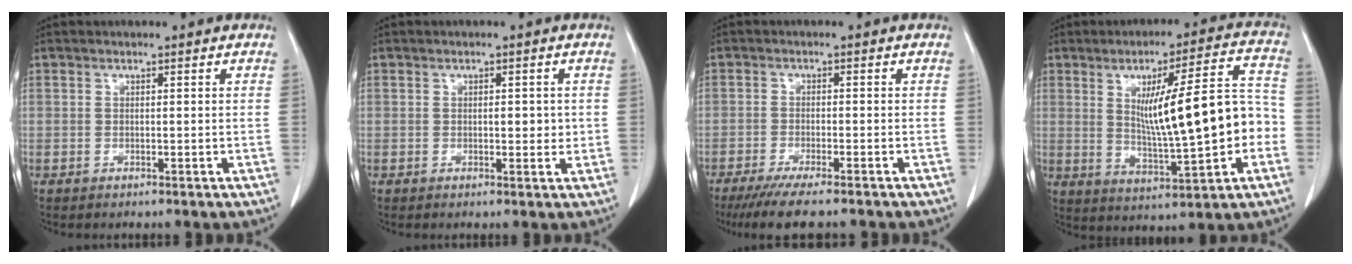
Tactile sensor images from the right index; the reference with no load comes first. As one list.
[{"total": 2.3, "force": [0.1, 1.2, 1.9], "torque": [-0.025, 0.001, 0.003]}, {"total": 9.2, "force": [-7.6, 0.7, 5.2], "torque": [-0.074, -0.020, -0.116]}, {"total": 15.3, "force": [-0.4, 2.3, 15.1], "torque": [-0.230, 0.020, 0.004]}]